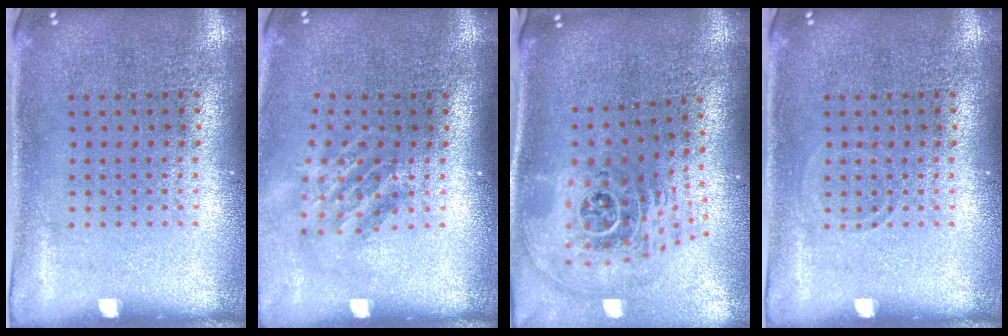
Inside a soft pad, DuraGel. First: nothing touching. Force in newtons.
{"total": 1.8, "press": 1.2, "slide": 1.2}
{"total": 2.7, "press": 1.9, "slide": 1.9}
{"total": 0.6, "press": 0.5, "slide": 0.2}